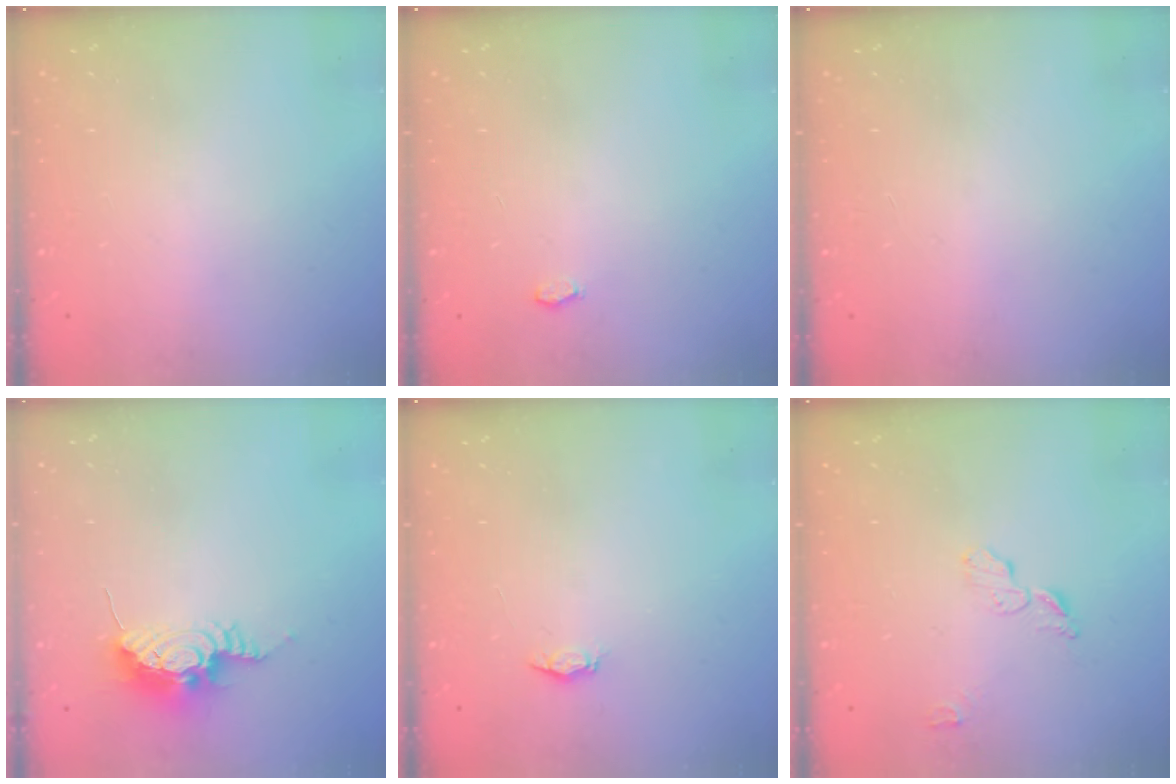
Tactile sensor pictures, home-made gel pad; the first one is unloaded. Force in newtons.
{"total": 3.5, "press": 3.4, "slide": 0.5}
{"total": 1.2, "press": 1.1, "slide": 0.2}
{"total": 9.1, "press": 9.1, "slide": 1.0}
{"total": 2.2, "press": 2.1, "slide": 0.3}
{"total": 6.0, "press": 5.9, "slide": 0.6}